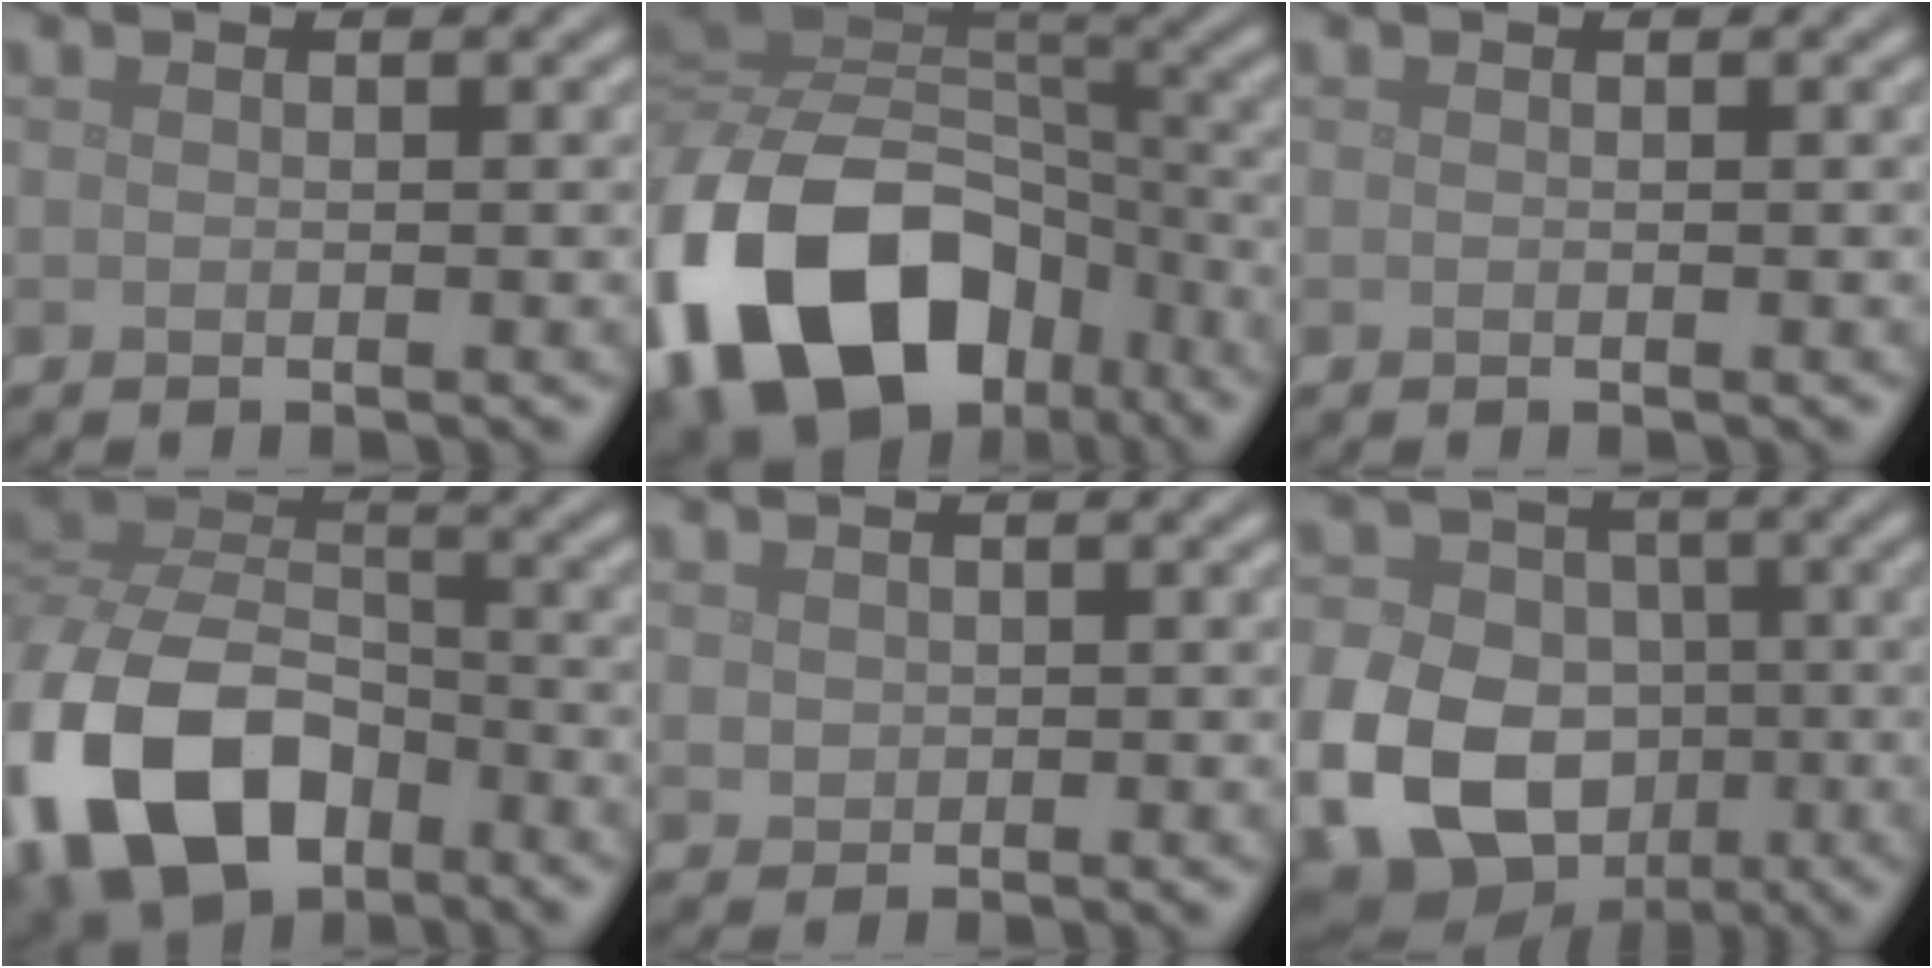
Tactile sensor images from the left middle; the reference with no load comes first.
{"total": 17.2, "force": [-7.5, 11.9, 9.8], "torque": [-0.209, -0.020, -0.128]}
{"total": 0.0}
{"total": 12.5, "force": [-5.7, 8.0, 7.7], "torque": [-0.169, -0.010, -0.115]}
{"total": 0.9, "force": [0.4, 0.8, 0.3], "torque": [-0.006, -0.003, 0.011]}
{"total": 11.2, "force": [-3.2, 8.9, 6.0], "torque": [-0.113, -0.028, -0.070]}